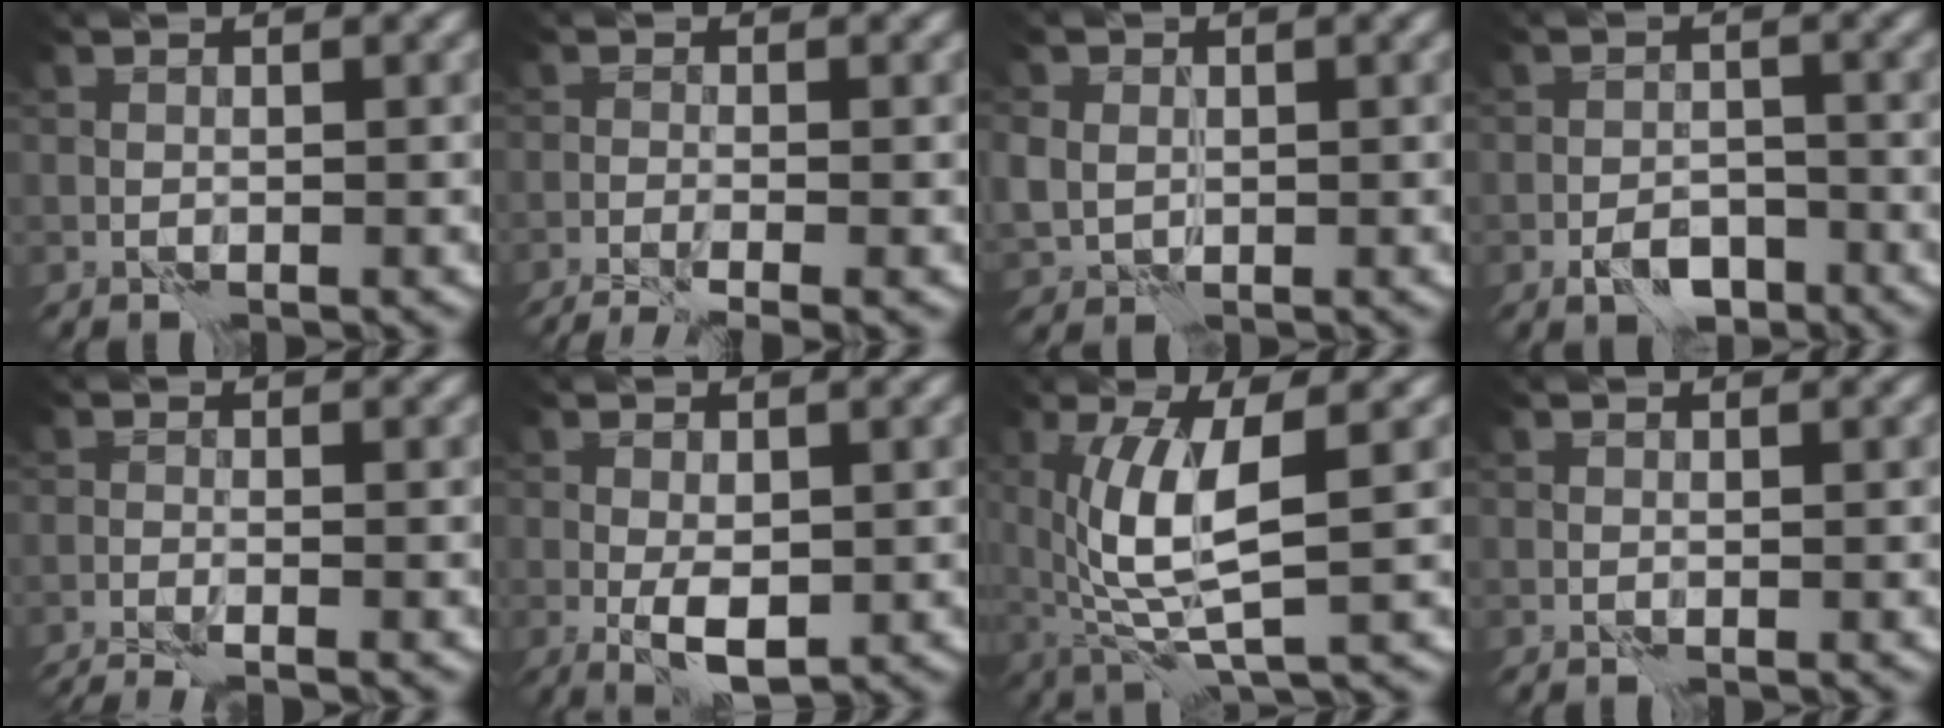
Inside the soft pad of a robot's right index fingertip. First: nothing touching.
{"total": 4.3, "force": [-3.2, 0.6, 2.9], "torque": [-0.048, -0.013, -0.054]}
{"total": 3.2, "force": [0.4, 2.8, 1.4], "torque": [-0.033, 0.003, 0.006]}
{"total": 2.8, "force": [-1.7, 1.5, 1.6], "torque": [-0.022, 0.002, -0.030]}
{"total": 3.6, "force": [-3.2, 0.3, 1.6], "torque": [-0.031, -0.008, -0.054]}
{"total": 3.6, "force": [-0.6, 1.7, 3.1], "torque": [-0.054, -0.006, -0.004]}
{"total": 6.3, "force": [1.3, 1.6, 5.9], "torque": [-0.131, -0.006, 0.031]}
{"total": 0.0}